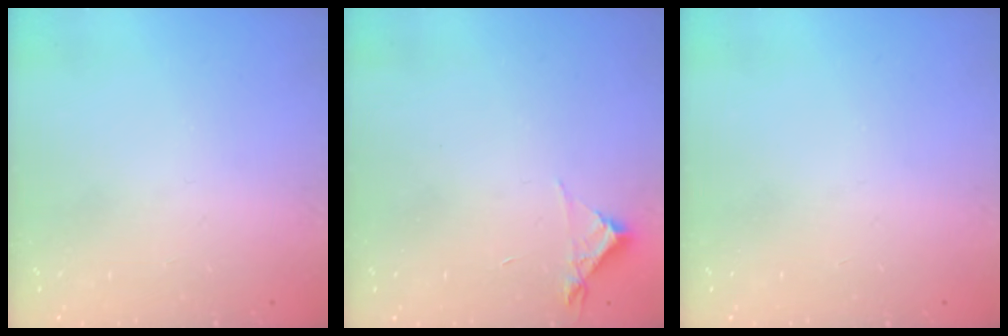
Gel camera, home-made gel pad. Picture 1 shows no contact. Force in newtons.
{"total": 4.4, "press": 4.4, "slide": 0.4}
{"total": 0.0}